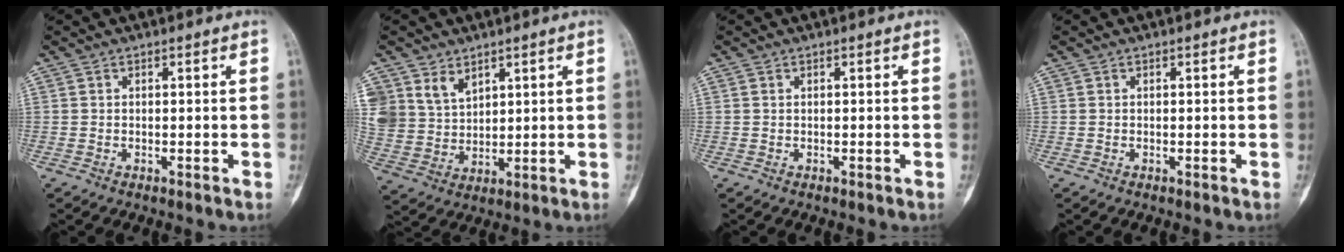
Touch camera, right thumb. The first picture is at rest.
{"total": 9.5, "force": [5.6, 7.0, 3.4], "torque": [-0.049, -0.021, 0.124]}
{"total": 0.0}
{"total": 0.0}